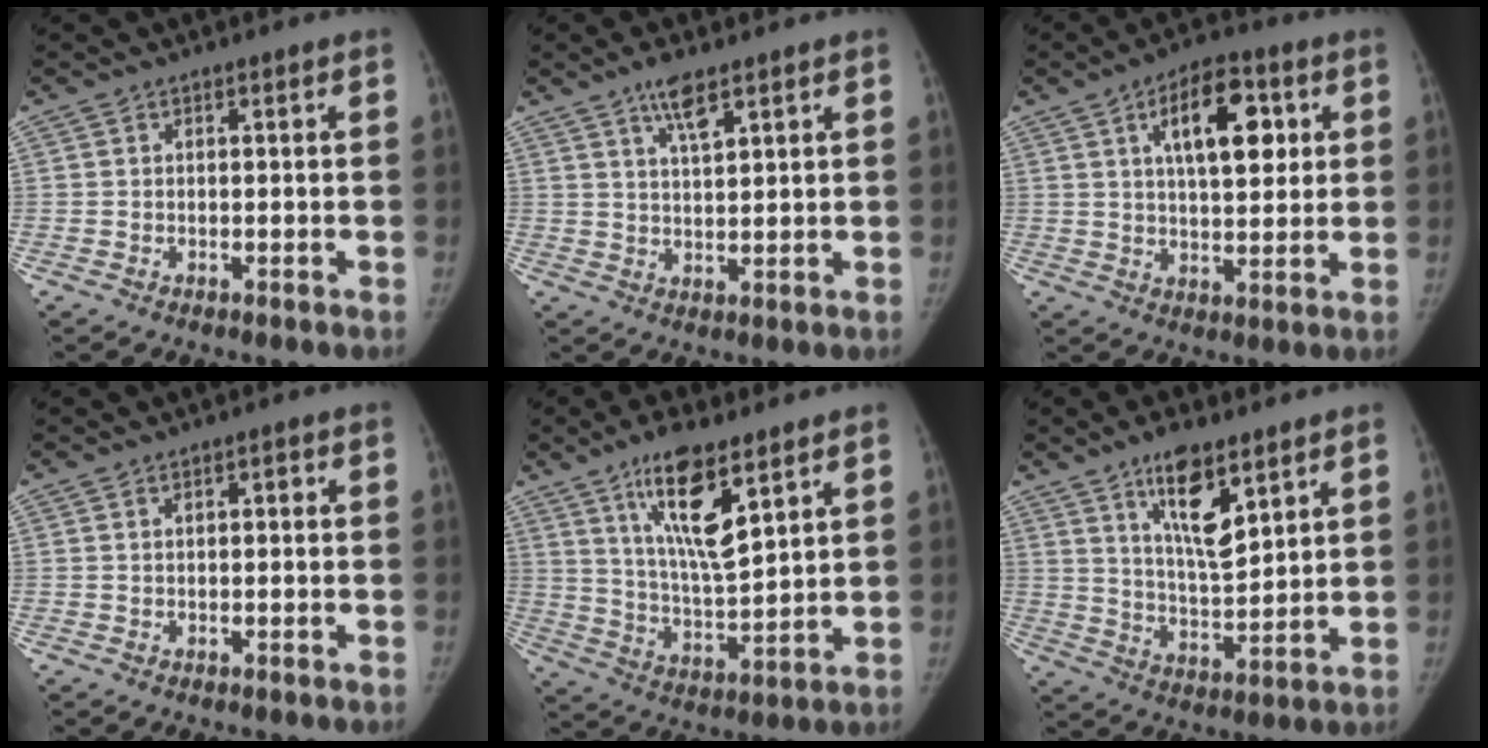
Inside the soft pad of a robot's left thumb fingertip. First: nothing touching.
{"total": 5.2, "force": [3.4, 1.6, 3.7], "torque": [-0.060, -0.017, 0.063]}
{"total": 12.9, "force": [4.4, 6.3, 10.4], "torque": [-0.129, -0.007, 0.067]}
{"total": 1.3, "force": [0.3, 0.7, 1.0], "torque": [-0.013, 0.006, 0.005]}
{"total": 13.9, "force": [7.8, 4.0, 10.8], "torque": [-0.178, -0.045, 0.148]}
{"total": 11.9, "force": [6.9, 4.1, 8.8], "torque": [-0.132, -0.048, 0.127]}